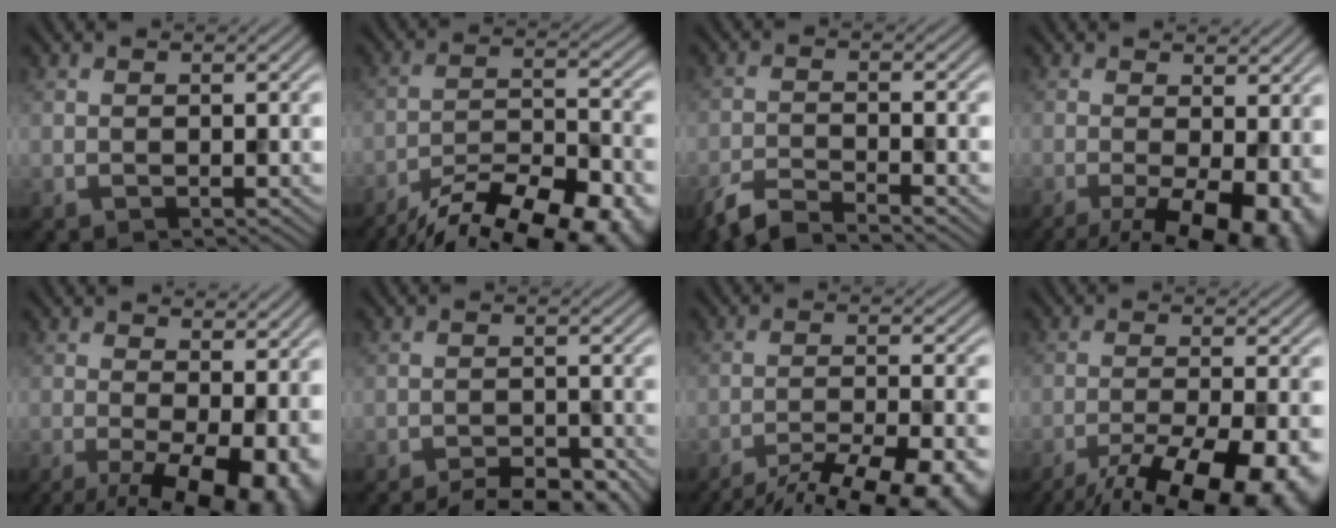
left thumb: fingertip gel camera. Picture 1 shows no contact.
{"total": 16.3, "force": [-13.0, 5.0, 8.4], "torque": [-0.140, -0.031, -0.184]}
{"total": 5.0, "force": [-4.3, 0.8, 2.5], "torque": [-0.046, -0.005, -0.093]}
{"total": 11.6, "force": [-4.6, 4.3, 9.8], "torque": [-0.157, -0.019, -0.060]}
{"total": 12.9, "force": [-4.3, 5.4, 10.9], "torque": [-0.171, -0.022, -0.050]}
{"total": 7.0, "force": [-5.9, 1.8, 3.1], "torque": [-0.051, -0.001, -0.081]}
{"total": 15.4, "force": [-12.6, 3.6, 8.1], "torque": [-0.116, -0.017, -0.164]}
{"total": 15.5, "force": [-10.9, 4.2, 10.1], "torque": [-0.157, -0.035, -0.146]}